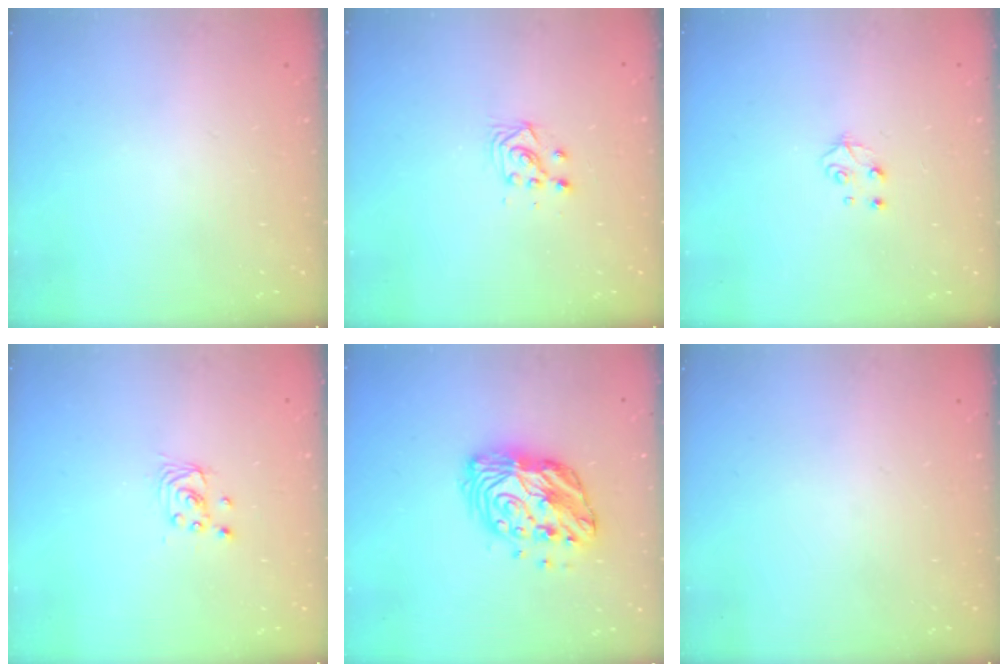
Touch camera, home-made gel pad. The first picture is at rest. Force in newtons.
{"total": 3.5, "press": 3.4, "slide": 1.1}
{"total": 4.9, "press": 4.8, "slide": 0.6}
{"total": 2.4, "press": 2.4, "slide": 0.2}
{"total": 12.7, "press": 12.7, "slide": 0.6}
{"total": 0.0}